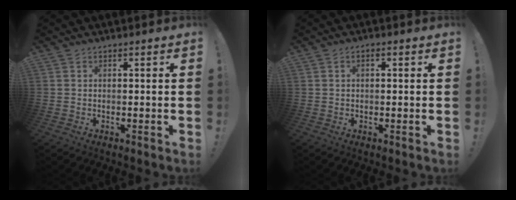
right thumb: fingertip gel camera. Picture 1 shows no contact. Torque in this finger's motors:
{"motor_torque": [0.31, -0.35, -0.13, 0.05, 0.11]}